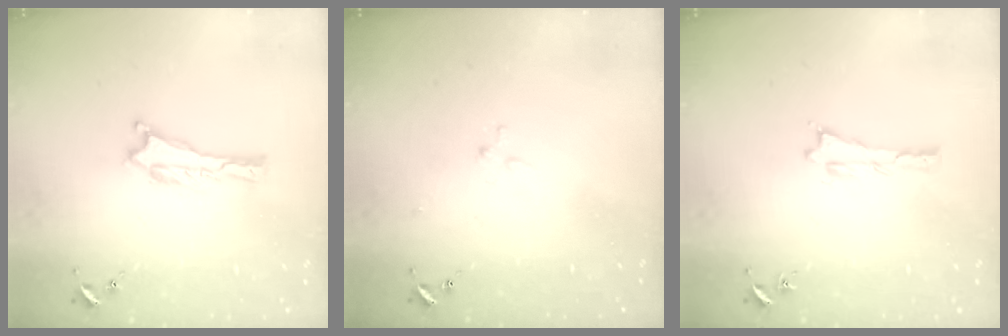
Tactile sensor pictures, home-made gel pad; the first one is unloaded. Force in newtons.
{"total": 2.9, "press": 2.9, "slide": 0.3}
{"total": 0.0}